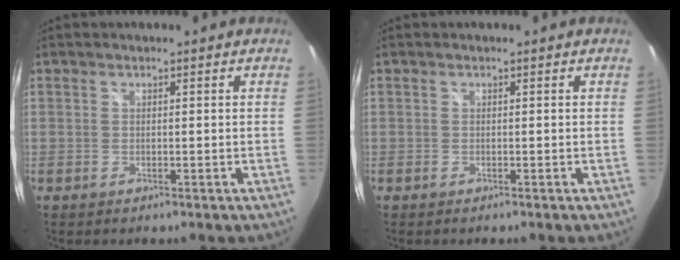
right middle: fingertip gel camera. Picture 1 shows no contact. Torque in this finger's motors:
{"motor_torque": [0.73, 0.58, 0.03, 0.02]}